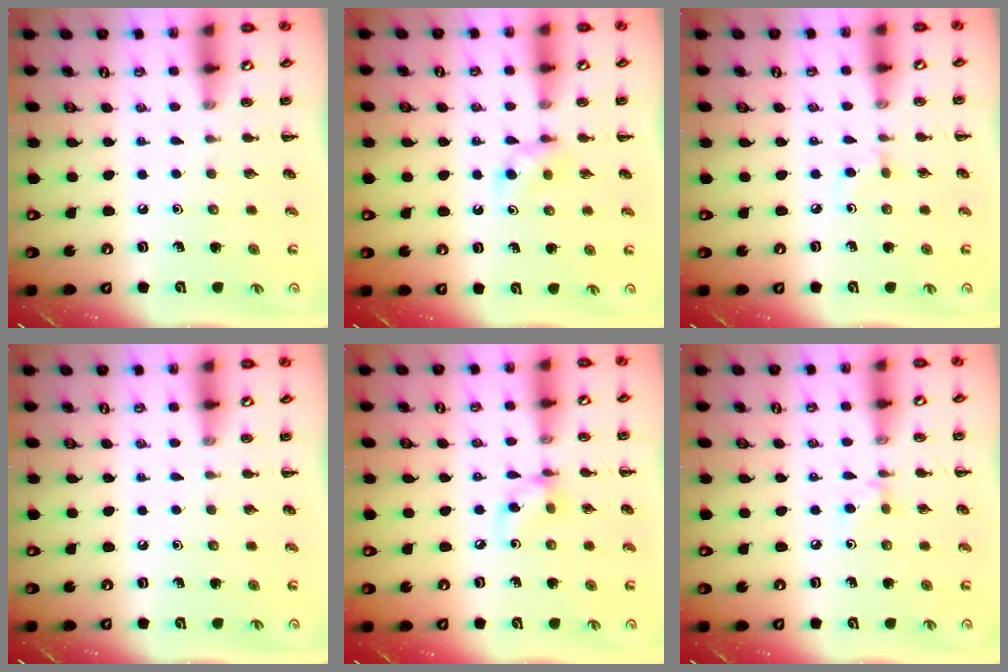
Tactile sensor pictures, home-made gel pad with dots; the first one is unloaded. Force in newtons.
{"total": 4.0, "press": 3.8, "slide": 1.4}
{"total": 2.7, "press": 2.5, "slide": 1.0}
{"total": 0.0}
{"total": 5.8, "press": 5.8, "slide": 0.3}
{"total": 4.5, "press": 4.2, "slide": 1.6}